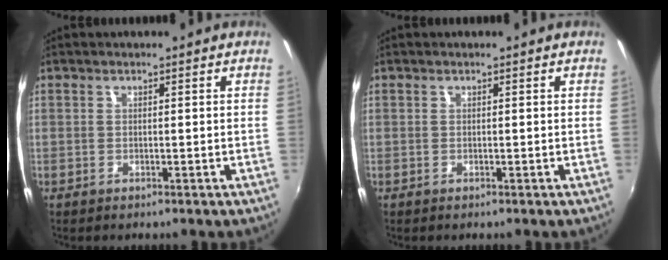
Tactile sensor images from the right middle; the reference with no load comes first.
{"total": 0.0}